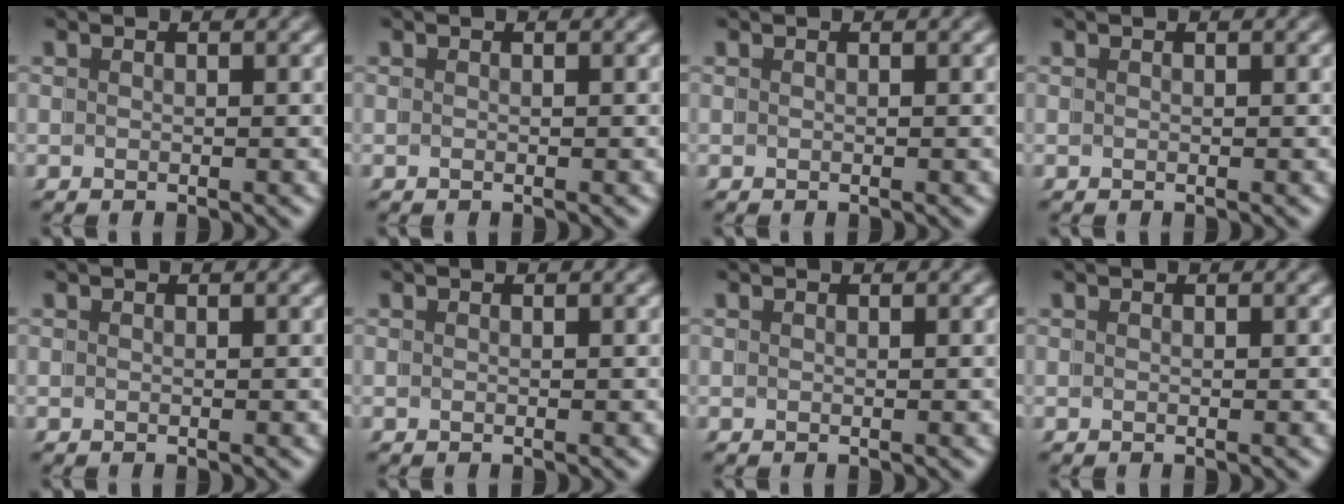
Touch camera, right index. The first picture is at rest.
{"total": 0.0}
{"total": 0.0}
{"total": 0.0}
{"total": 0.0}
{"total": 0.0}
{"total": 0.0}
{"total": 0.0}